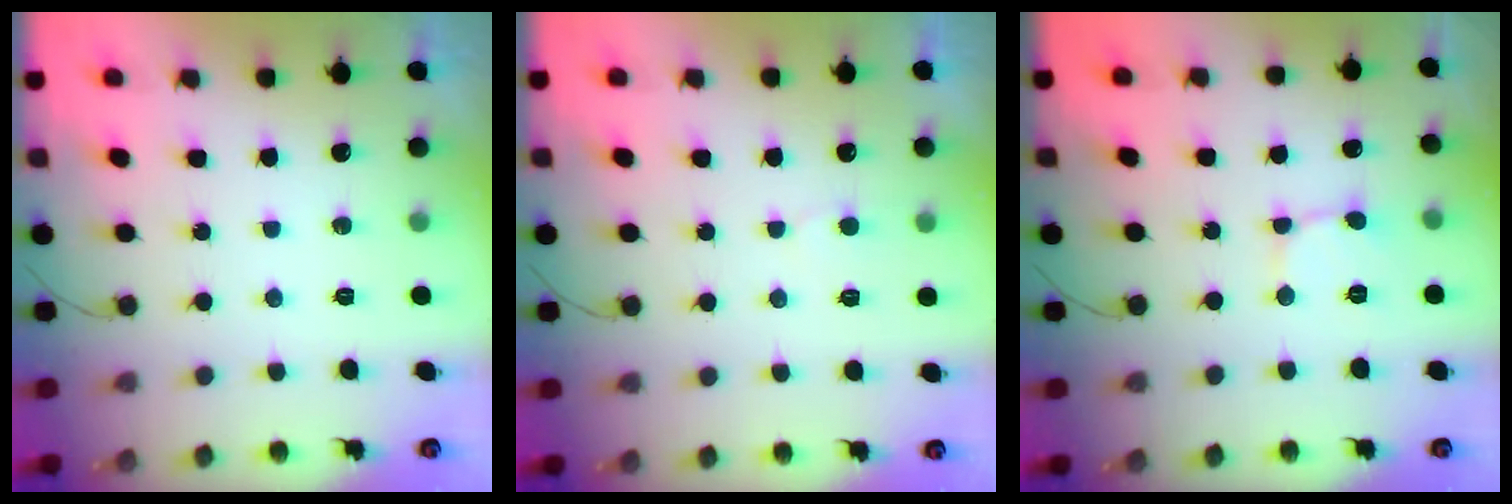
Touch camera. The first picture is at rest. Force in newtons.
{"total": 2.5, "press": 2.5, "slide": 0.1}
{"total": 1.6, "press": 1.6, "slide": 0.1}